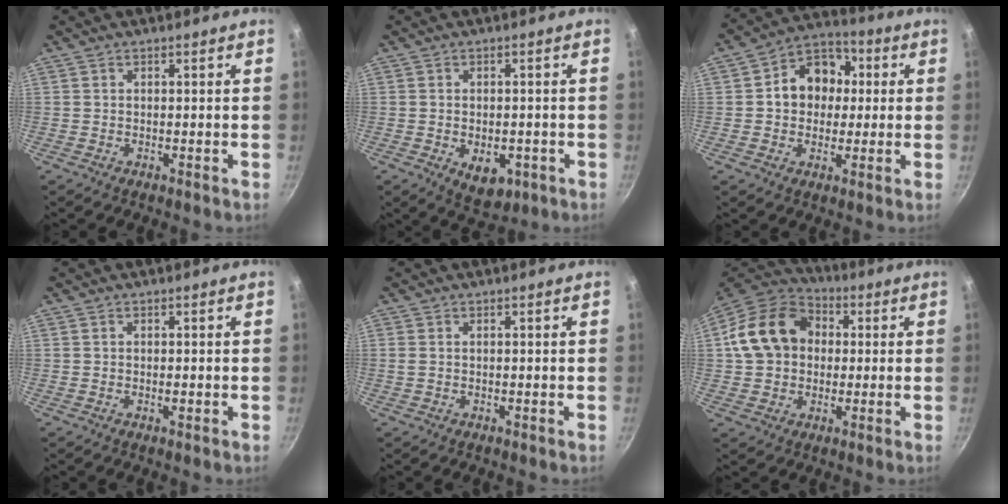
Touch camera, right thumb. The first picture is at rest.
{"total": 6.7, "force": [-2.1, 4.2, 4.8], "torque": [-0.048, 0.001, -0.018]}
{"total": 11.8, "force": [1.3, 9.7, 6.5], "torque": [-0.053, 0.020, 0.004]}
{"total": 0.8, "force": [-0.1, 0.3, 0.7], "torque": [-0.010, 0.001, -0.002]}
{"total": 1.0, "force": [0.2, 0.6, 0.8], "torque": [-0.016, 0.002, 0.004]}
{"total": 16.6, "force": [2.3, 13.2, 9.8], "torque": [-0.153, 0.032, 0.028]}